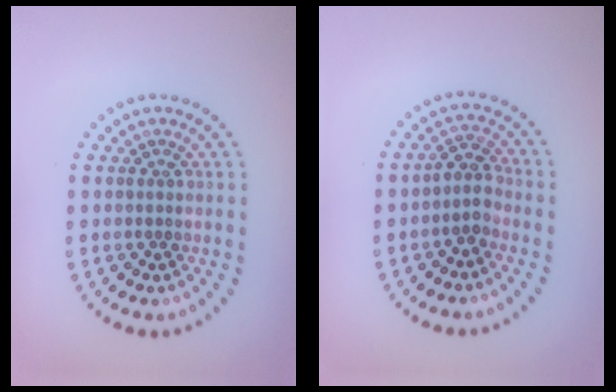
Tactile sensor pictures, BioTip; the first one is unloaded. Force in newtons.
{"total": 2.2, "press": 1.7, "slide": 1.5}